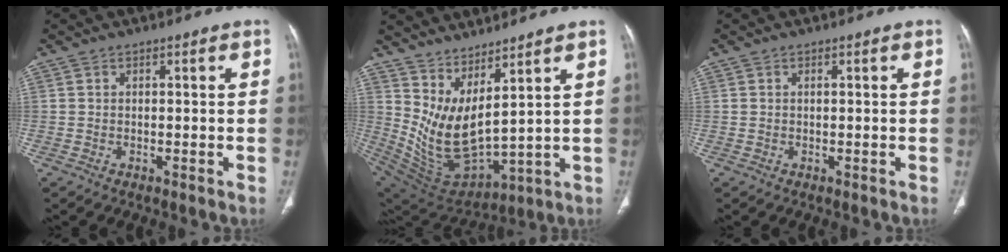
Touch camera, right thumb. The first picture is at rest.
{"total": 13.0, "force": [7.3, 3.7, 10.1], "torque": [-0.190, -0.069, 0.167]}
{"total": 0.0}